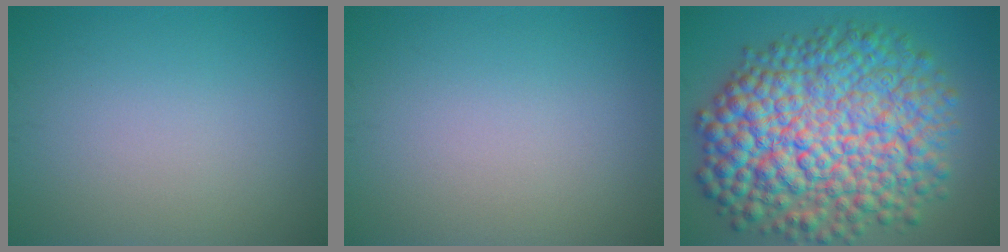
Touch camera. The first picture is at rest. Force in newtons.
{"total": 0.0}
{"total": 14.6, "press": 14.6, "slide": 0.2}